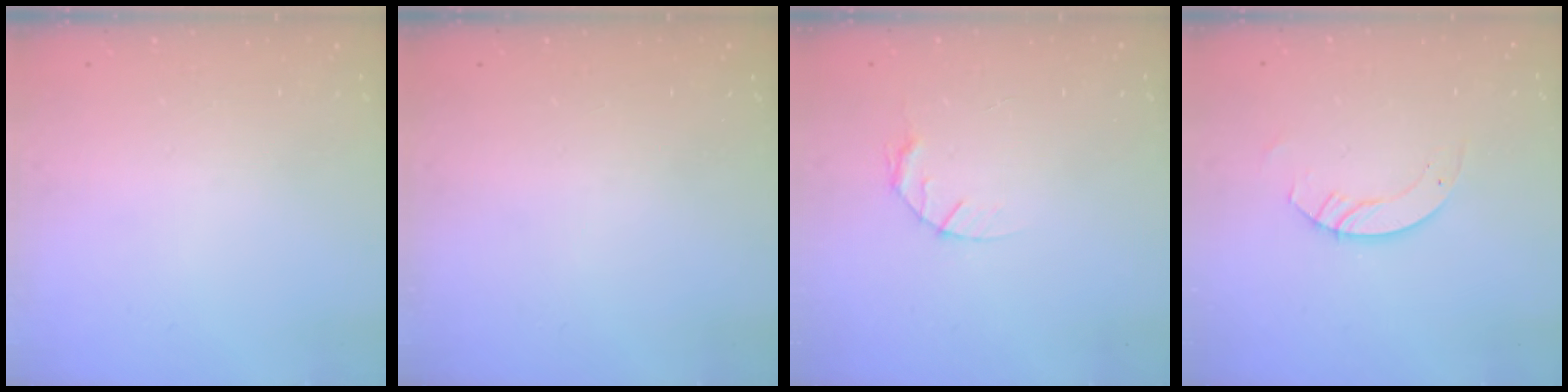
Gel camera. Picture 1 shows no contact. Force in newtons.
{"total": 0.0}
{"total": 3.9, "press": 3.9, "slide": 0.5}
{"total": 3.3, "press": 3.3, "slide": 0.2}